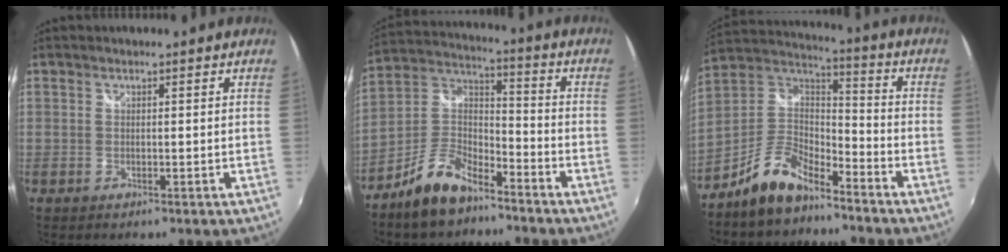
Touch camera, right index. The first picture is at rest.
{"total": 11.4, "force": [-7.9, 4.8, 6.7], "torque": [-0.152, 0.020, -0.150]}
{"total": 11.8, "force": [-8.7, 4.6, 6.5], "torque": [-0.151, 0.021, -0.168]}